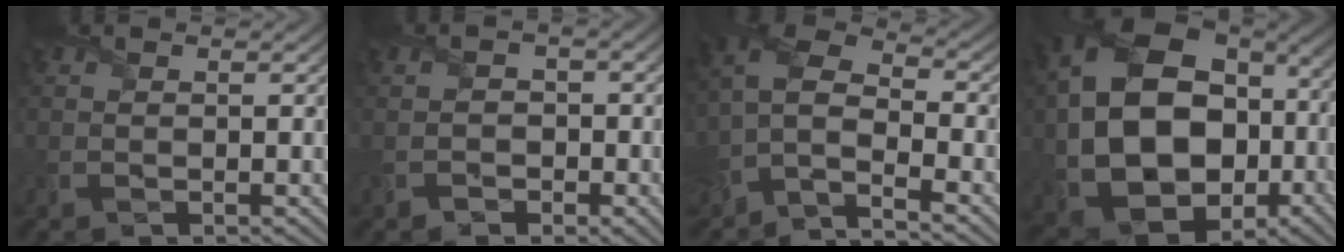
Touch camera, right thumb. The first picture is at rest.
{"total": 2.0, "force": [-1.1, 1.6, 0.6], "torque": [0.008, 0.001, -0.028]}
{"total": 7.7, "force": [-4.0, 2.8, 6.0], "torque": [-0.129, 0.003, -0.097]}
{"total": 19.9, "force": [-0.2, 14.5, 13.6], "torque": [-0.300, -0.027, 0.026]}